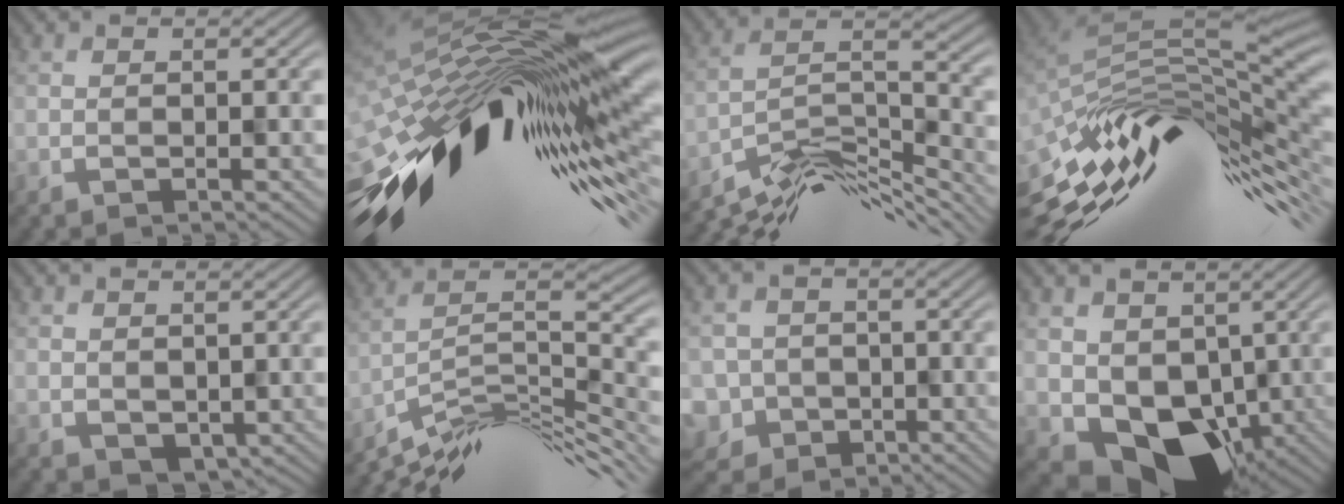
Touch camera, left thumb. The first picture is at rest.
{"total": 17.7, "force": [-3.6, 5.8, 16.3], "torque": [-0.322, -0.012, -0.088]}
{"total": 11.0, "force": [-7.6, 3.1, 7.3], "torque": [-0.136, 0.000, -0.131]}
{"total": 14.8, "force": [-4.7, 4.3, 13.3], "torque": [-0.259, 0.000, -0.090]}
{"total": 3.0, "force": [-0.3, 2.5, 1.7], "torque": [-0.022, -0.015, 0.010]}
{"total": 12.3, "force": [-8.2, 3.4, 8.4], "torque": [-0.165, -0.002, -0.138]}
{"total": 6.4, "force": [-3.2, 5.5, 0.5], "torque": [-0.020, -0.024, -0.058]}
{"total": 10.7, "force": [-1.0, 8.6, 6.4], "torque": [-0.104, -0.041, -0.001]}